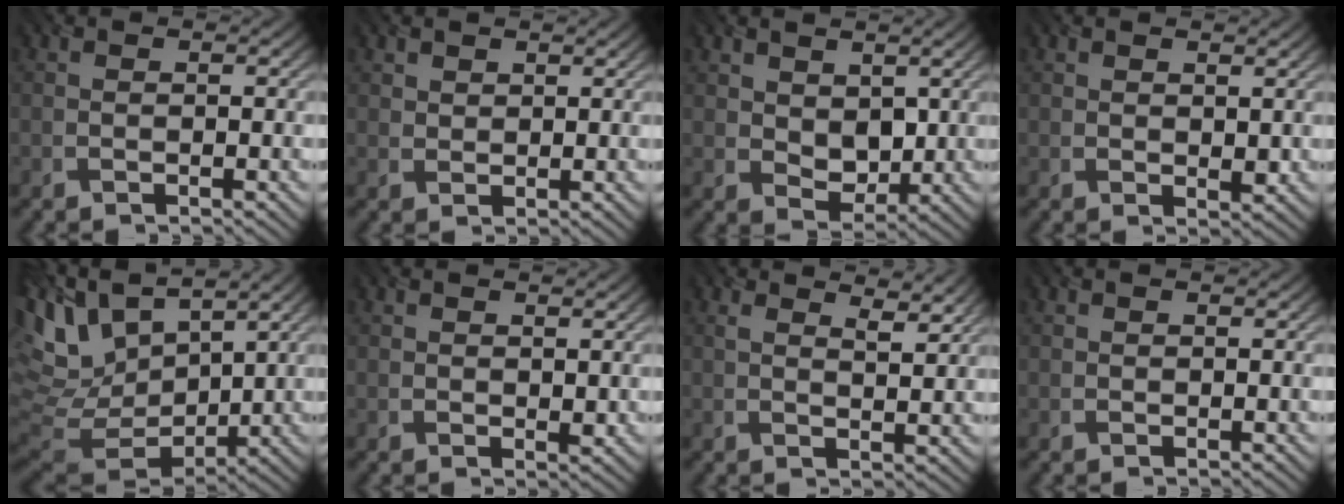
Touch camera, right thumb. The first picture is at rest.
{"total": 1.8, "force": [1.3, 1.1, 0.5], "torque": [-0.014, -0.001, 0.029]}
{"total": 4.5, "force": [1.6, 3.2, 2.8], "torque": [-0.065, -0.011, 0.031]}
{"total": 1.7, "force": [1.0, 0.9, 1.1], "torque": [-0.021, -0.006, 0.022]}
{"total": 11.5, "force": [5.1, 6.3, 8.1], "torque": [-0.210, 0.006, 0.096]}
{"total": 1.5, "force": [0.9, 0.7, 0.9], "torque": [-0.018, -0.005, 0.021]}
{"total": 5.2, "force": [4.0, 1.5, 3.0], "torque": [-0.056, -0.008, 0.068]}
{"total": 0.5, "force": [0.5, 0.2, 0.0], "torque": [-0.001, 0.000, 0.010]}